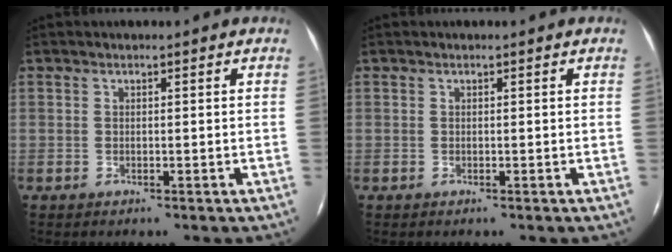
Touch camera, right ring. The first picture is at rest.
{"total": 0.0}